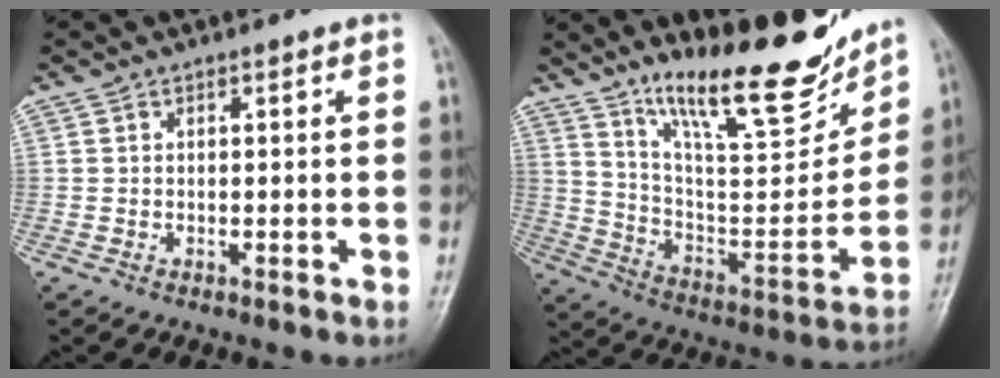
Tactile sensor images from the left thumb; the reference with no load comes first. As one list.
[{"total": 21.7, "force": [16.4, 5.4, 13.0], "torque": [-0.160, -0.097, 0.277]}]